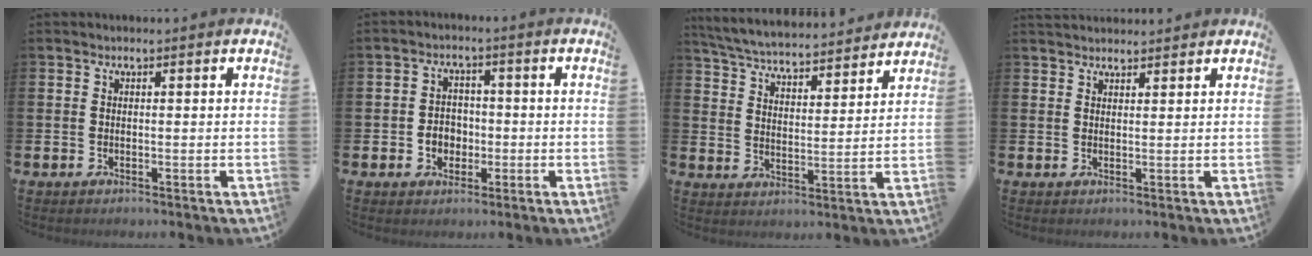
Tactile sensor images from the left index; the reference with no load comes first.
{"total": 3.3, "force": [-0.7, 2.9, 1.2], "torque": [-0.017, 0.000, -0.022]}
{"total": 5.6, "force": [5.5, 0.6, 0.9], "torque": [-0.046, -0.045, 0.093]}
{"total": 2.0, "force": [2.0, 0.5, 0.0], "torque": [0.006, -0.009, 0.034]}